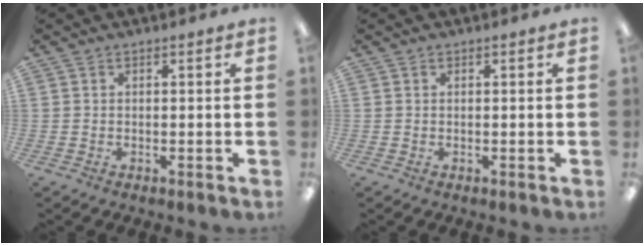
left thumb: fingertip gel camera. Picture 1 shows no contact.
{"total": 0.0}